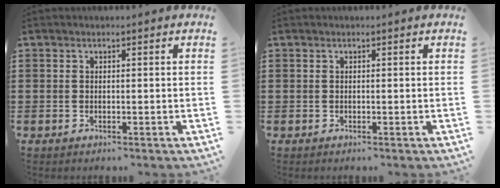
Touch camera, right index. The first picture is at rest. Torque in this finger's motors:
{"motor_torque": [0.00, 0.00, 0.00, 0.00]}